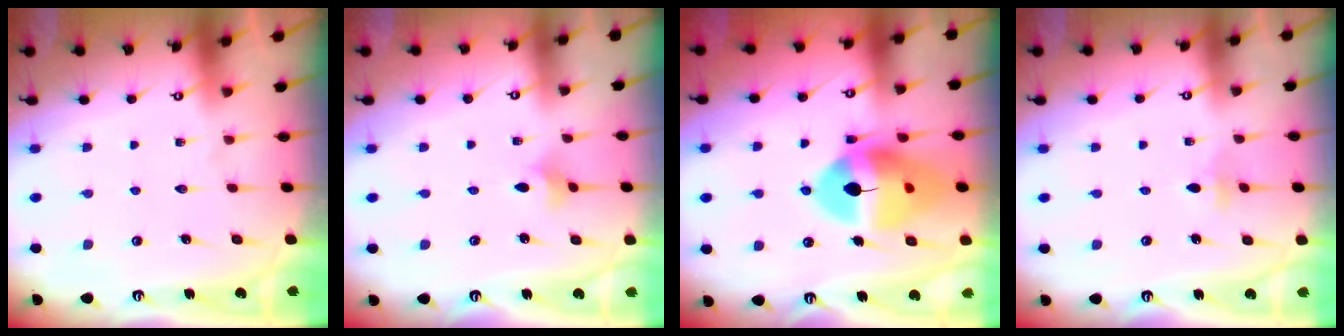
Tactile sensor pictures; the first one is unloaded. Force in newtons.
{"total": 2.0, "press": 2.0, "slide": 0.4}
{"total": 17.0, "press": 16.9, "slide": 2.0}
{"total": 2.8, "press": 2.7, "slide": 0.9}